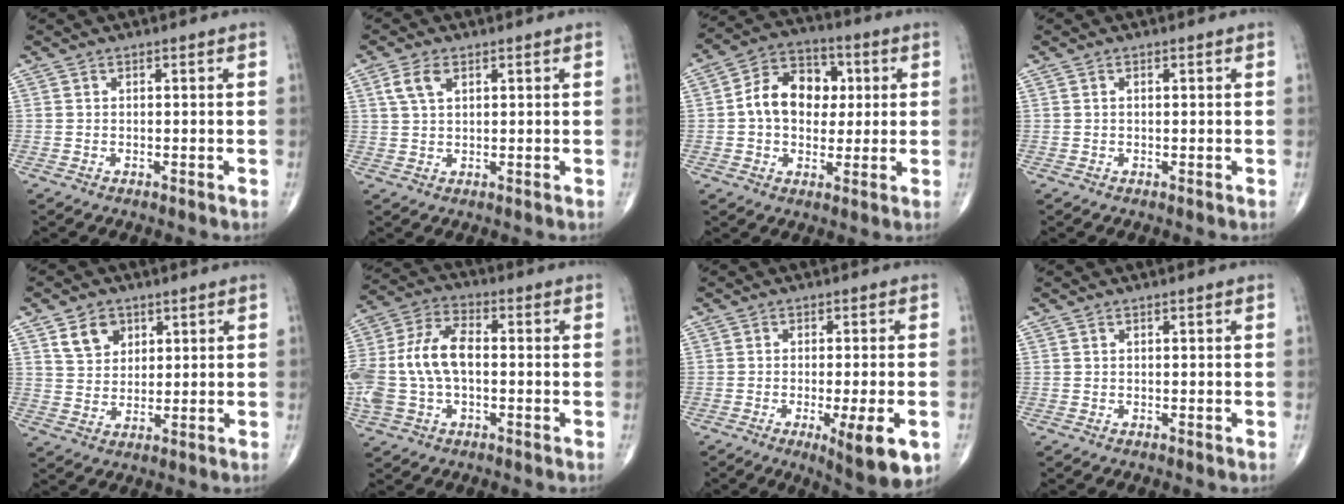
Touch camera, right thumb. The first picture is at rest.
{"total": 3.3, "force": [1.1, 1.9, 2.5], "torque": [-0.054, 0.007, 0.022]}
{"total": 12.6, "force": [1.1, 9.4, 8.3], "torque": [-0.102, 0.021, 0.011]}
{"total": 0.0}
{"total": 6.3, "force": [3.2, 4.7, 2.8], "torque": [-0.028, -0.017, 0.059]}
{"total": 15.5, "force": [-0.8, 9.2, 12.5], "torque": [-0.284, 0.032, -0.017]}
{"total": 10.3, "force": [-3.7, 2.3, 9.4], "torque": [-0.128, -0.010, -0.047]}
{"total": 0.0}